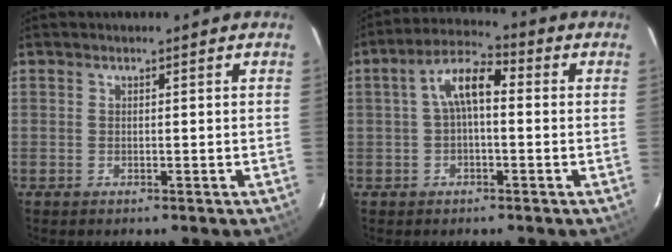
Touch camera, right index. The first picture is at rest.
{"total": 6.9, "force": [0.2, 3.0, 6.2], "torque": [-0.123, 0.027, 0.002]}